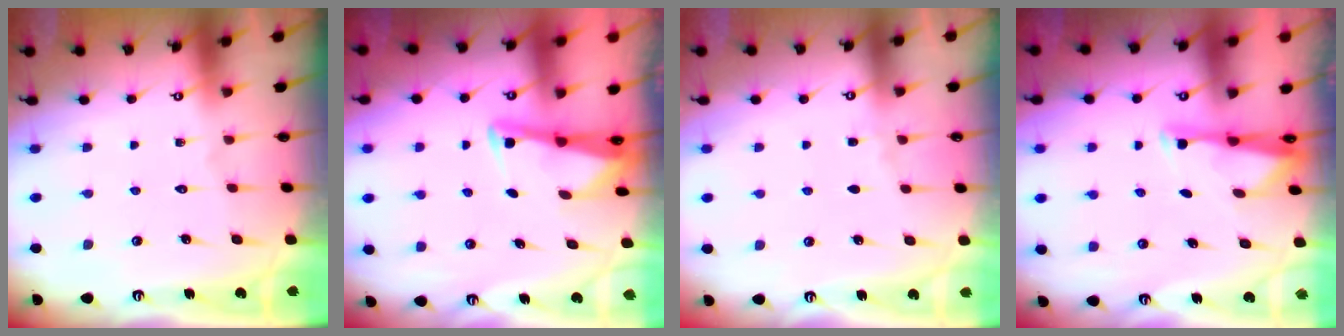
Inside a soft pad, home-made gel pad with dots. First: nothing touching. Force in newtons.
{"total": 2.8, "press": 2.8, "slide": 0.2}
{"total": 2.8, "press": 2.8, "slide": 0.5}
{"total": 2.9, "press": 2.9, "slide": 0.5}